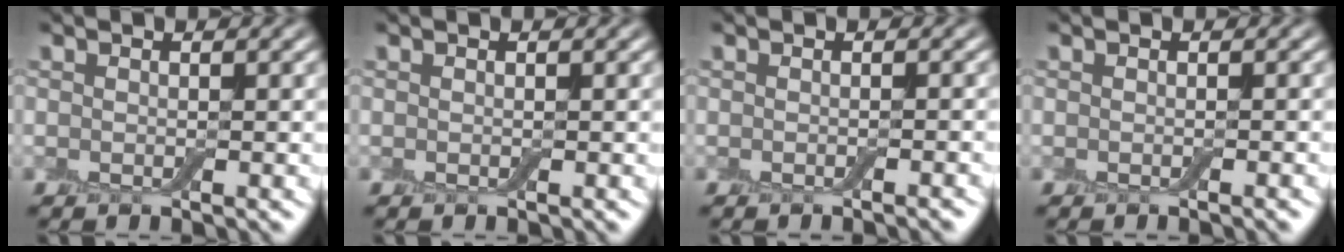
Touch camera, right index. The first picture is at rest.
{"total": 0.0}
{"total": 0.9, "force": [-0.6, 0.2, 0.7], "torque": [-0.005, 0.002, -0.011]}
{"total": 0.6, "force": [-0.4, 0.0, 0.5], "torque": [-0.004, 0.001, -0.006]}